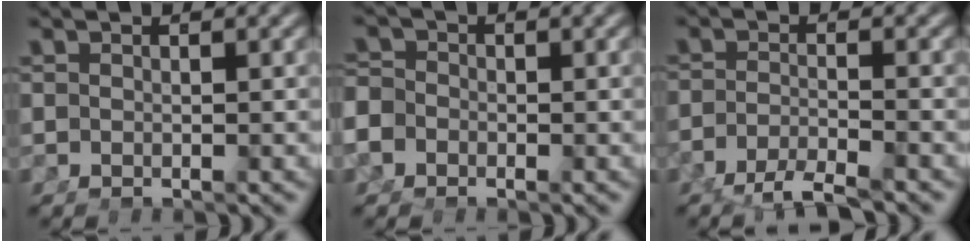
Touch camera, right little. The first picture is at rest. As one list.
[{"total": 3.3, "force": [-1.3, 2.8, 1.0], "torque": [-0.029, -0.019, -0.020]}, {"total": 2.9, "force": [-2.5, -0.3, 1.4], "torque": [-0.023, -0.014, -0.038]}]